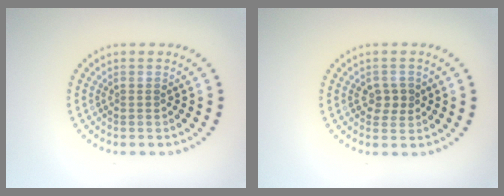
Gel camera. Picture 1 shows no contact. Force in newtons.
{"total": 1.9, "press": 1.8, "slide": 0.4}